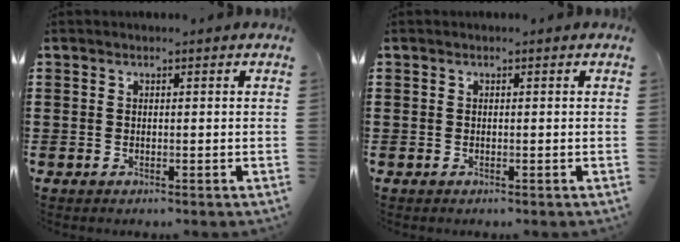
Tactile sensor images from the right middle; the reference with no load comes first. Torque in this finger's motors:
{"motor_torque": [-0.01, -0.01, 0.00, -0.01]}